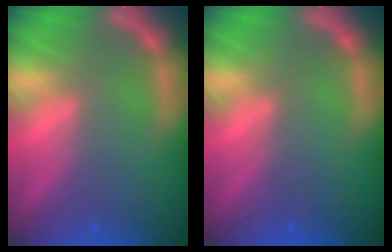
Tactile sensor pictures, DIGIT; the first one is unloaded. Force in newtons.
{"total": 0.0}